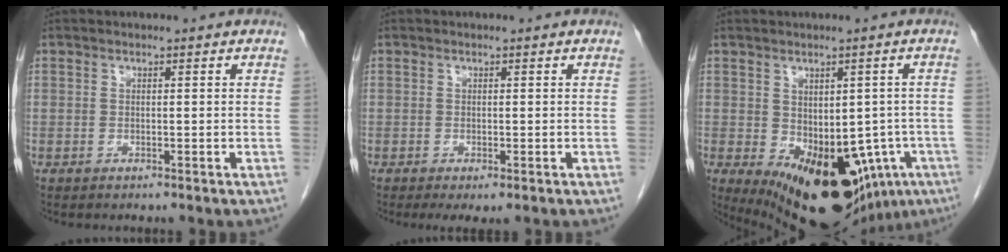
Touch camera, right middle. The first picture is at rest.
{"total": 2.2, "force": [-1.3, 0.6, 1.7], "torque": [-0.026, -0.009, -0.015]}
{"total": 21.0, "force": [-10.0, 10.8, 14.9], "torque": [-0.203, -0.032, -0.111]}